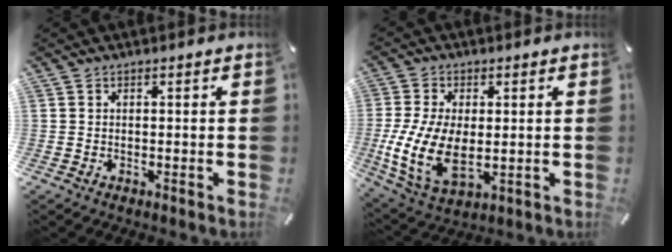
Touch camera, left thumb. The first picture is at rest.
{"total": 13.0, "force": [-1.0, 7.5, 10.6], "torque": [-0.235, -0.010, -0.013]}